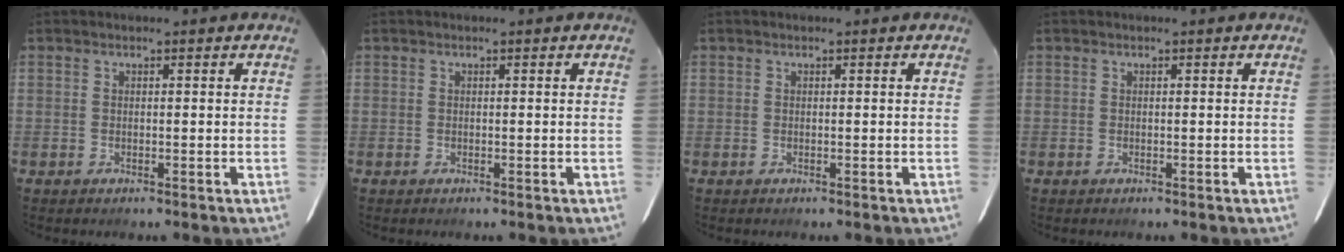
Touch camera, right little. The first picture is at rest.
{"total": 0.0}
{"total": 0.0}
{"total": 0.0}